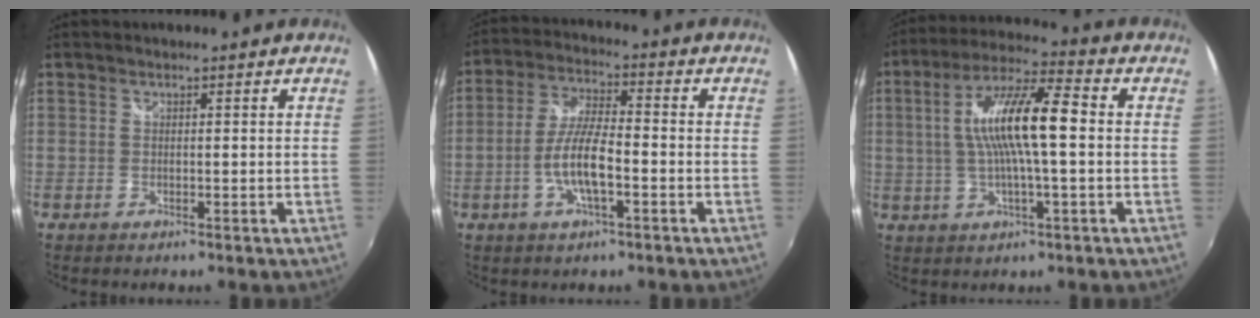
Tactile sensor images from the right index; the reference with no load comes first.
{"total": 9.1, "force": [-3.0, 2.4, 8.2], "torque": [-0.169, 0.002, -0.058]}
{"total": 13.2, "force": [0.5, 2.1, 13.0], "torque": [-0.242, 0.014, 0.005]}